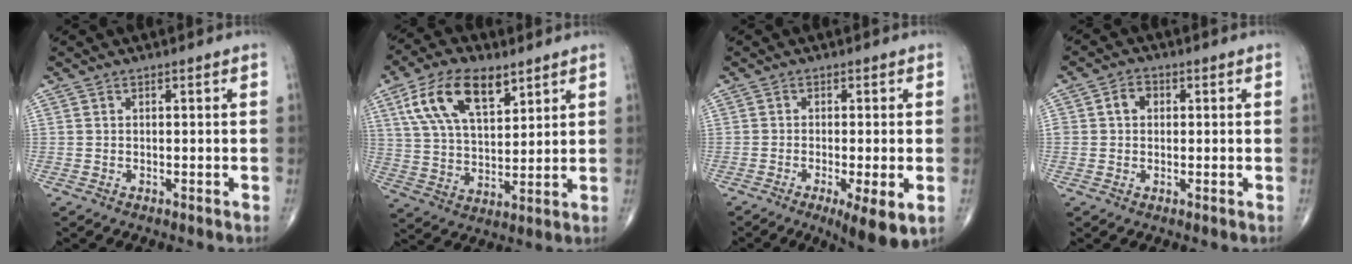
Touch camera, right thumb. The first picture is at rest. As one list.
[{"total": 14.7, "force": [7.4, 7.3, 10.4], "torque": [-0.173, -0.018, 0.141]}, {"total": 7.7, "force": [-2.7, 1.5, 7.1], "torque": [-0.110, -0.017, -0.042]}, {"total": 3.2, "force": [0.5, 2.6, 1.8], "torque": [-0.022, 0.010, 0.006]}]